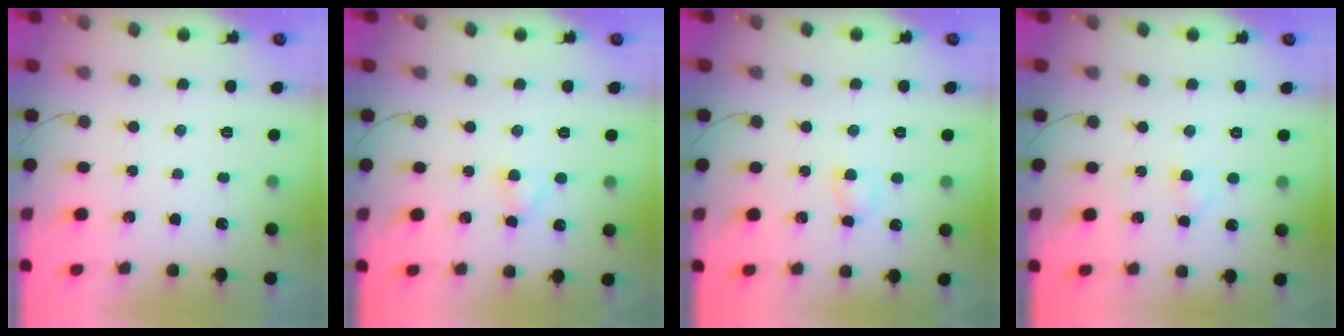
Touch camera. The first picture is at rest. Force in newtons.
{"total": 3.5, "press": 3.1, "slide": 1.4}
{"total": 3.6, "press": 3.4, "slide": 1.1}
{"total": 2.0, "press": 1.7, "slide": 1.0}